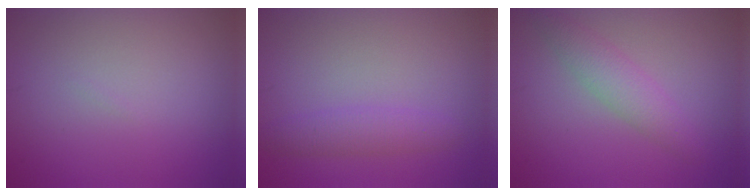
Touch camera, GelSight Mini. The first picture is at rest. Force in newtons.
{"total": 2.3, "press": 2.3, "slide": 0.2}
{"total": 2.8, "press": 2.8, "slide": 0.1}